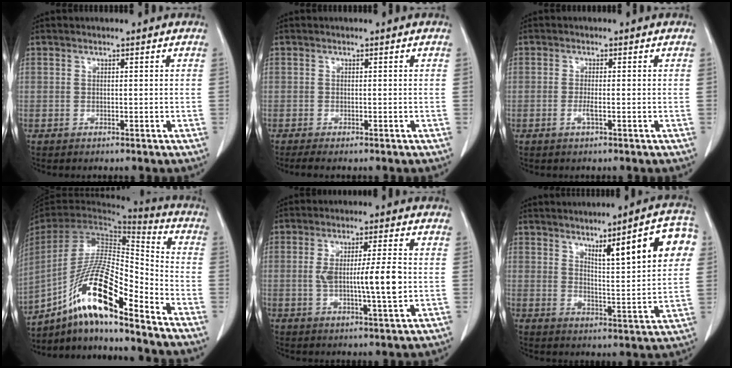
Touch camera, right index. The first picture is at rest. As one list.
[{"total": 2.7, "force": [-2.3, 0.3, 1.5], "torque": [-0.021, -0.007, -0.031]}, {"total": 1.5, "force": [-0.6, 0.1, 1.4], "torque": [-0.029, -0.002, -0.012]}, {"total": 18.6, "force": [-12.6, 1.8, 13.5], "torque": [-0.282, -0.007, -0.231]}, {"total": 8.6, "force": [-0.4, 0.7, 8.6], "torque": [-0.148, 0.001, -0.007]}, {"total": 13.3, "force": [5.7, 2.0, 11.9], "torque": [-0.157, 0.007, 0.078]}]